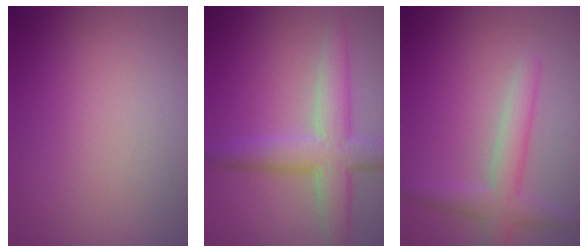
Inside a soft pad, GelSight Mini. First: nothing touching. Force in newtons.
{"total": 5.5, "press": 5.5, "slide": 0.1}
{"total": 3.4, "press": 3.4, "slide": 0.1}